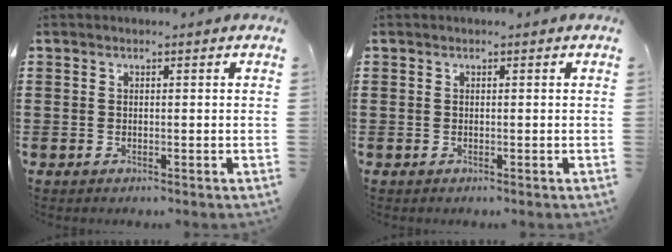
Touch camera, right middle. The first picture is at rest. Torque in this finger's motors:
{"motor_torque": [0.33, -0.64, 0.00, -0.01]}